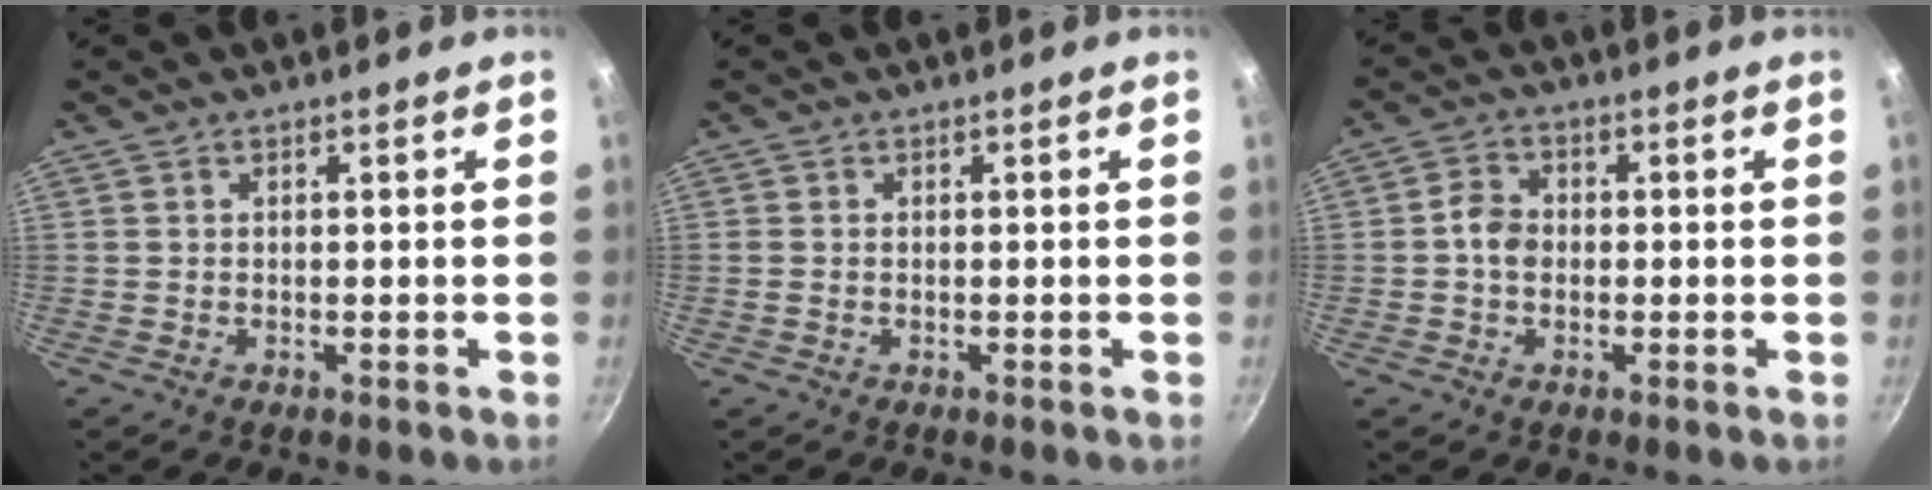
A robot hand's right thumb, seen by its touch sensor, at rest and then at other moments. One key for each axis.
{"total": 0.7, "fx": -0.2, "fy": 0.6, "fz": 0.4, "tx": -0.008, "ty": 0.001, "tz": -0.003}
{"total": 4.2, "fx": -0.5, "fy": 3.3, "fz": 2.5, "tx": -0.032, "ty": 0.017, "tz": -0.016}